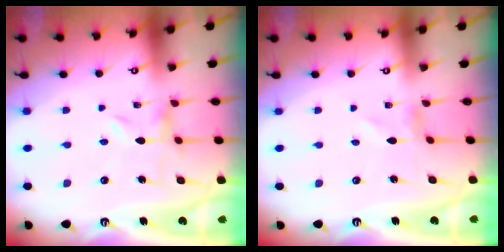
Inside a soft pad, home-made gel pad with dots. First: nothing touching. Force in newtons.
{"total": 0.8, "press": 0.8, "slide": 0.1}